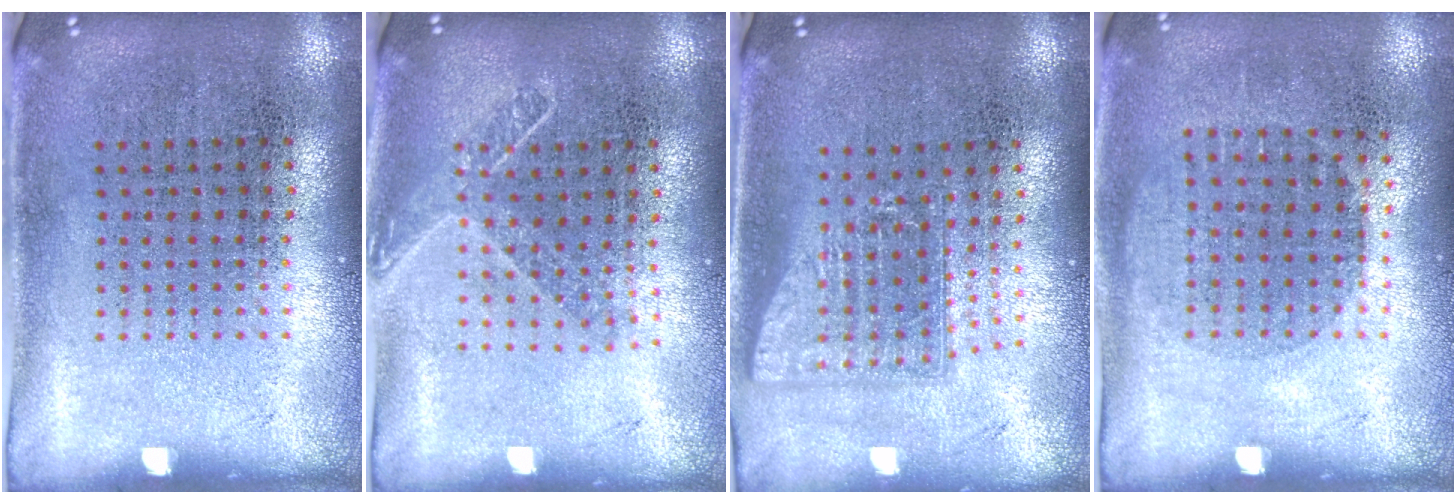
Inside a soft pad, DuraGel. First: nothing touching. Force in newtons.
{"total": 1.5, "press": 1.2, "slide": 0.9}
{"total": 1.6, "press": 1.2, "slide": 1.0}
{"total": 1.0, "press": 0.9, "slide": 0.3}